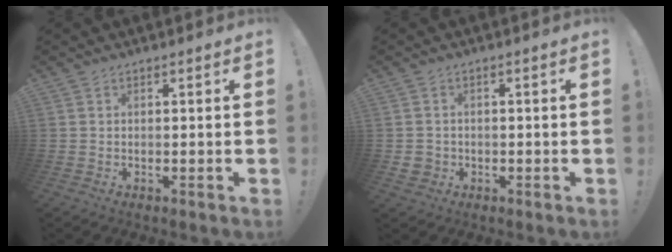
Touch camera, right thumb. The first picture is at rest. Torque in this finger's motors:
{"motor_torque": [0.08, 0.33, 0.09, -0.50, -0.05]}